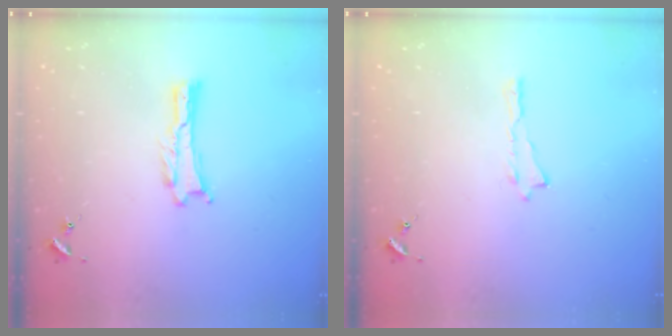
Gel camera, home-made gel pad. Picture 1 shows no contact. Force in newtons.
{"total": 0.0}